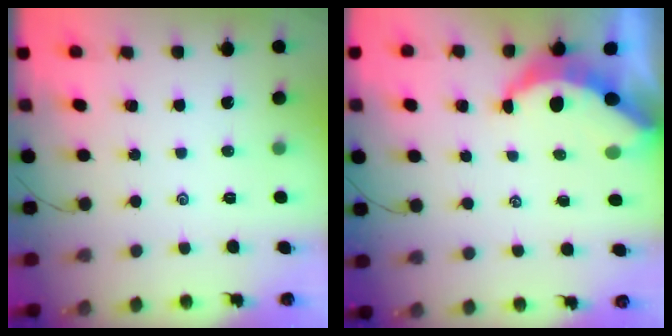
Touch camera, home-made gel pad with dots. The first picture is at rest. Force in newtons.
{"total": 6.5, "press": 6.4, "slide": 0.9}